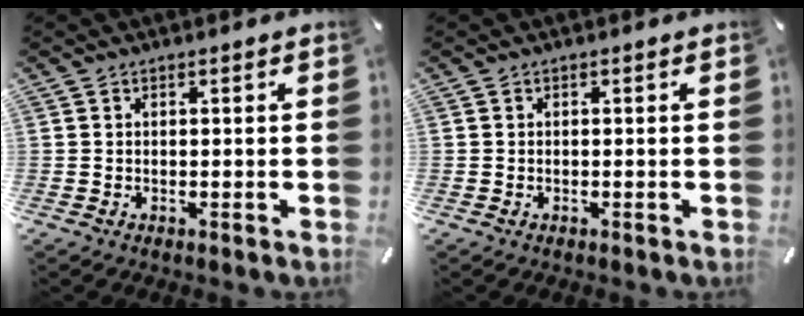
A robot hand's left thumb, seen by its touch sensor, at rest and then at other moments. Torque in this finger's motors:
{"motor_torque": [-0.09, -0.10, -0.03, 0.01, 0.00]}